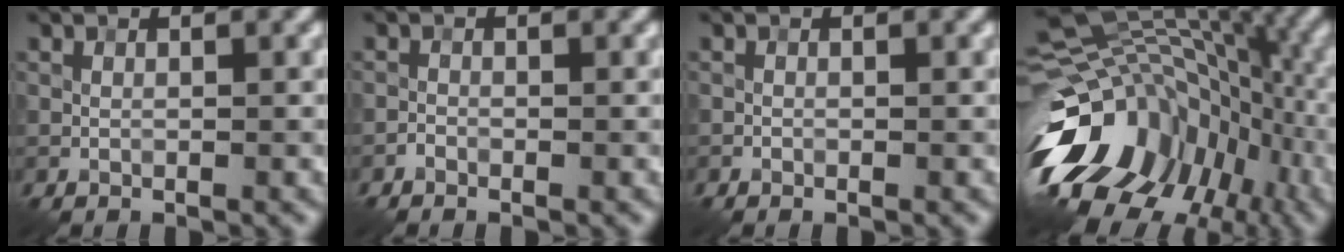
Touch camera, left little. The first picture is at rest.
{"total": 0.5, "force": [-0.5, 0.0, 0.1], "torque": [-0.002, 0.002, -0.012]}
{"total": 0.0}
{"total": 17.7, "force": [-6.4, 12.8, 10.5], "torque": [-0.201, 0.010, -0.096]}